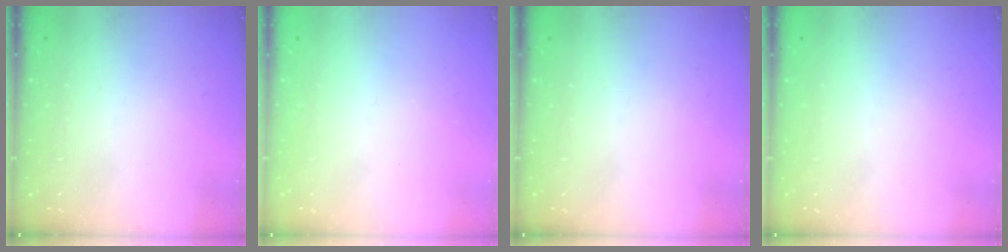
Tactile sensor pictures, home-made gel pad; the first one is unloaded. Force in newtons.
{"total": 0.0}
{"total": 0.0}
{"total": 0.0}